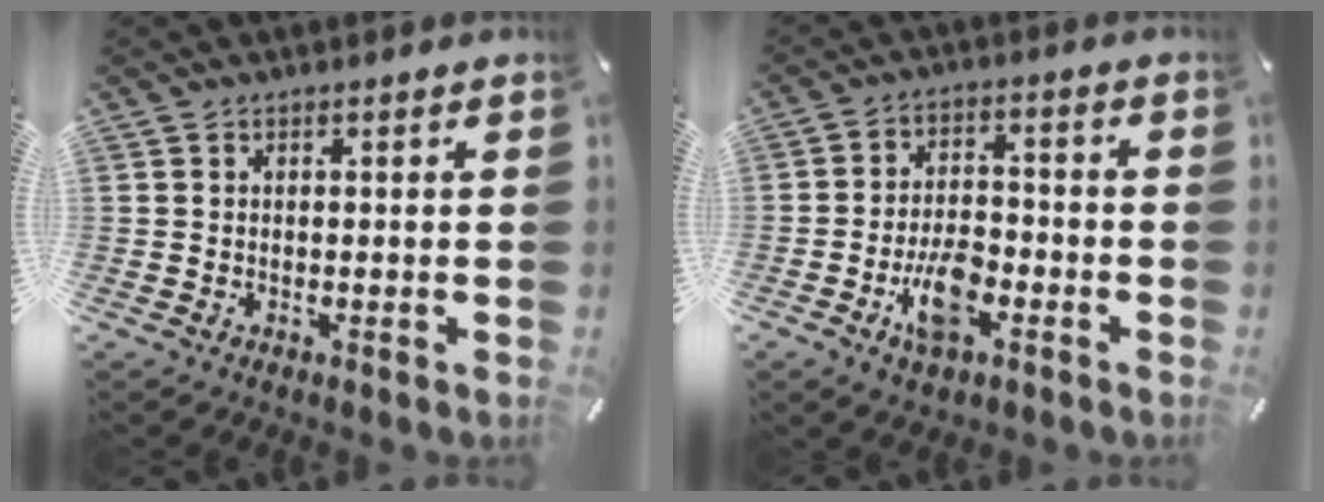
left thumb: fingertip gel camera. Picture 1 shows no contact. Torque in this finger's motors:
{"motor_torque": [0.56, 0.89, 0.20, 0.15, 0.04]}